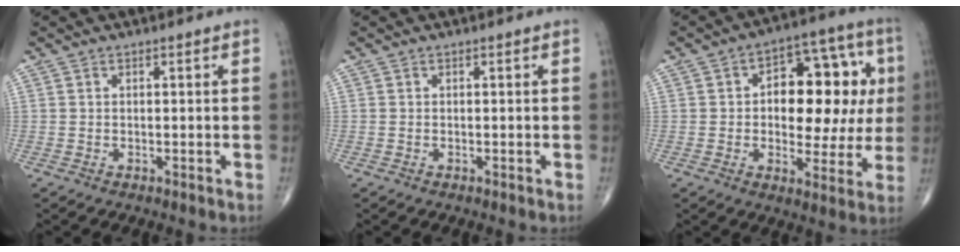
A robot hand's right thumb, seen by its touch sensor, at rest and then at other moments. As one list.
[{"total": 0.0}, {"total": 18.3, "force": [2.0, 10.2, 15.1], "torque": [-0.155, 0.029, 0.028]}]